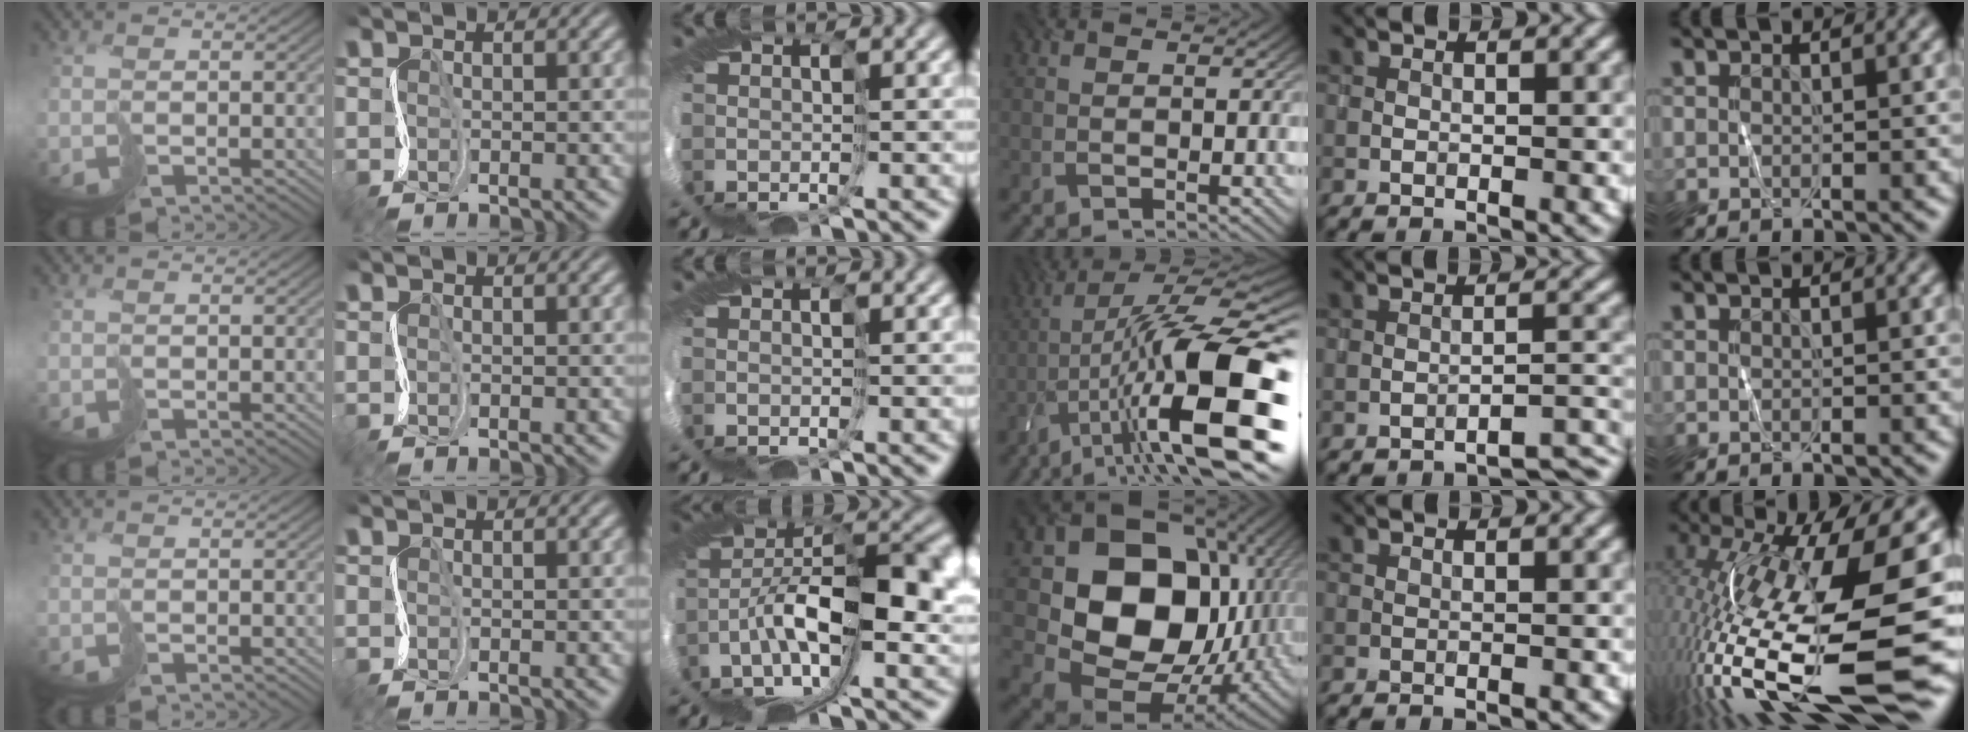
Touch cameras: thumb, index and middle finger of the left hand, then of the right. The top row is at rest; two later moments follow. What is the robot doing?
{"motion": "cut", "object": "tape"}